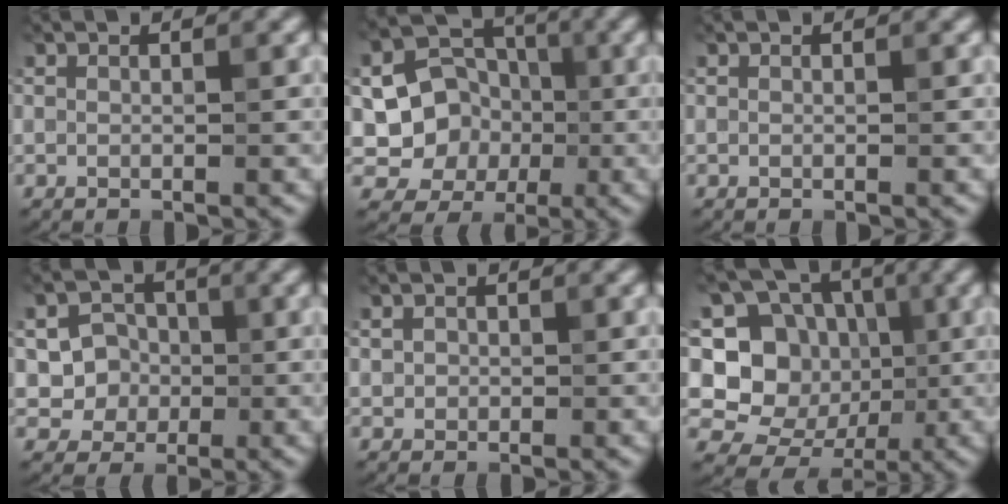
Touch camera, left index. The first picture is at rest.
{"total": 8.1, "force": [-1.0, 7.1, 3.7], "torque": [-0.051, -0.002, -0.035]}
{"total": 0.0}
{"total": 4.8, "force": [-0.6, 4.5, 1.7], "torque": [-0.019, 0.015, -0.029]}
{"total": 0.9, "force": [0.0, 0.9, 0.2], "torque": [0.000, -0.002, 0.001]}
{"total": 13.2, "force": [-0.1, 11.8, 5.8], "torque": [-0.139, 0.042, -0.010]}